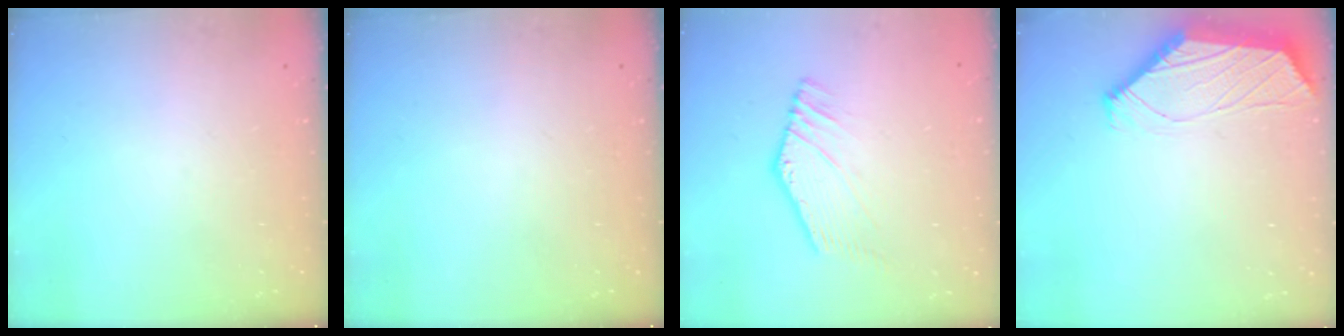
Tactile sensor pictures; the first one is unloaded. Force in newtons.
{"total": 0.0}
{"total": 0.9, "press": 0.4, "slide": 0.8}
{"total": 1.7, "press": 1.6, "slide": 0.3}